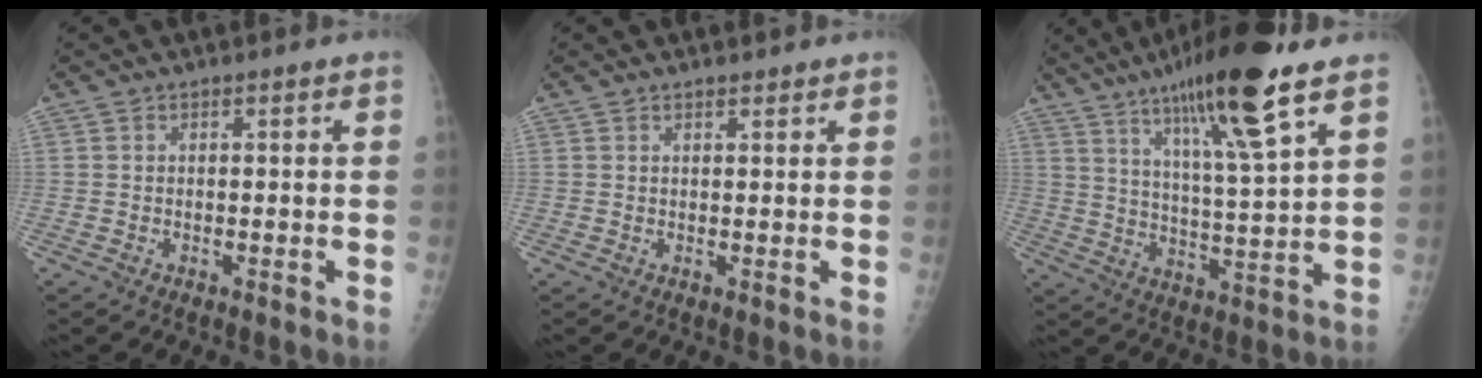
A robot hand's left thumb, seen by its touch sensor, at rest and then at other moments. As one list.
[{"total": 1.2, "force": [1.0, 0.4, 0.4], "torque": [-0.004, -0.007, 0.014]}, {"total": 17.9, "force": [10.9, 1.9, 14.1], "torque": [-0.228, -0.048, 0.180]}]